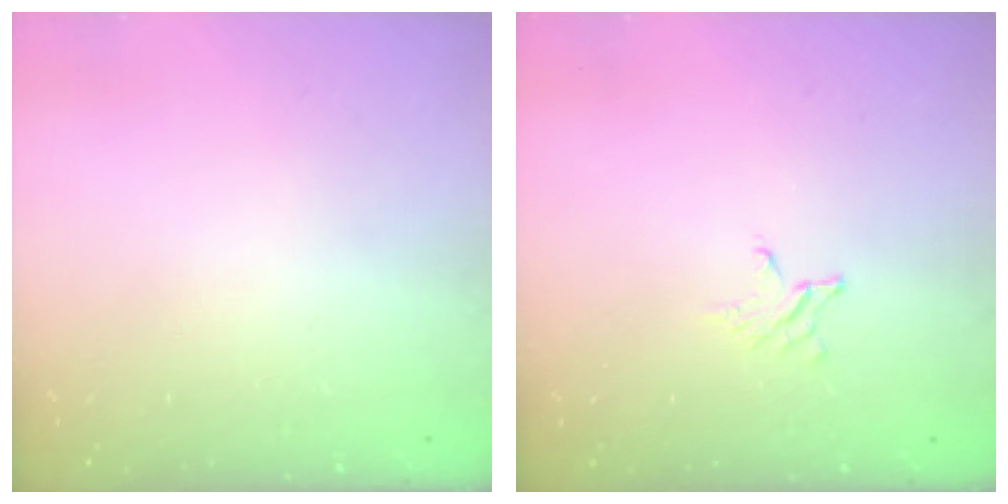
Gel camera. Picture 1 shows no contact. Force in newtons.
{"total": 2.5, "press": 2.5, "slide": 0.2}